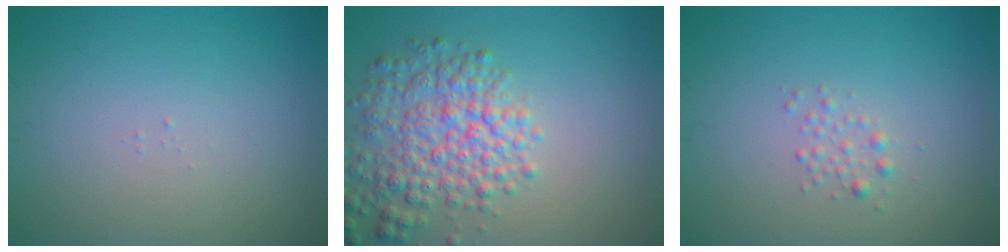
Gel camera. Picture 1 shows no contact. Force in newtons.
{"total": 5.8, "press": 5.8, "slide": 0.3}
{"total": 1.1, "press": 1.1, "slide": 0.0}